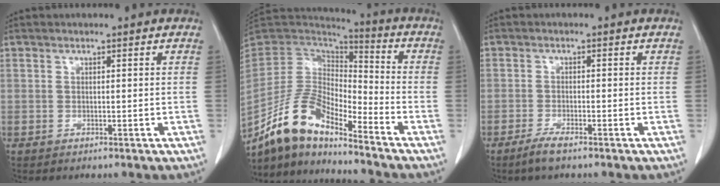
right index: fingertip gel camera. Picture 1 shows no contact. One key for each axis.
{"total": 13.4, "fx": -11.3, "fy": 3.3, "fz": 6.5, "tx": -0.130, "ty": 0.017, "tz": -0.215}
{"total": 2.8, "fx": -2.1, "fy": 0.2, "fz": 1.8, "tx": -0.041, "ty": -0.004, "tz": -0.042}